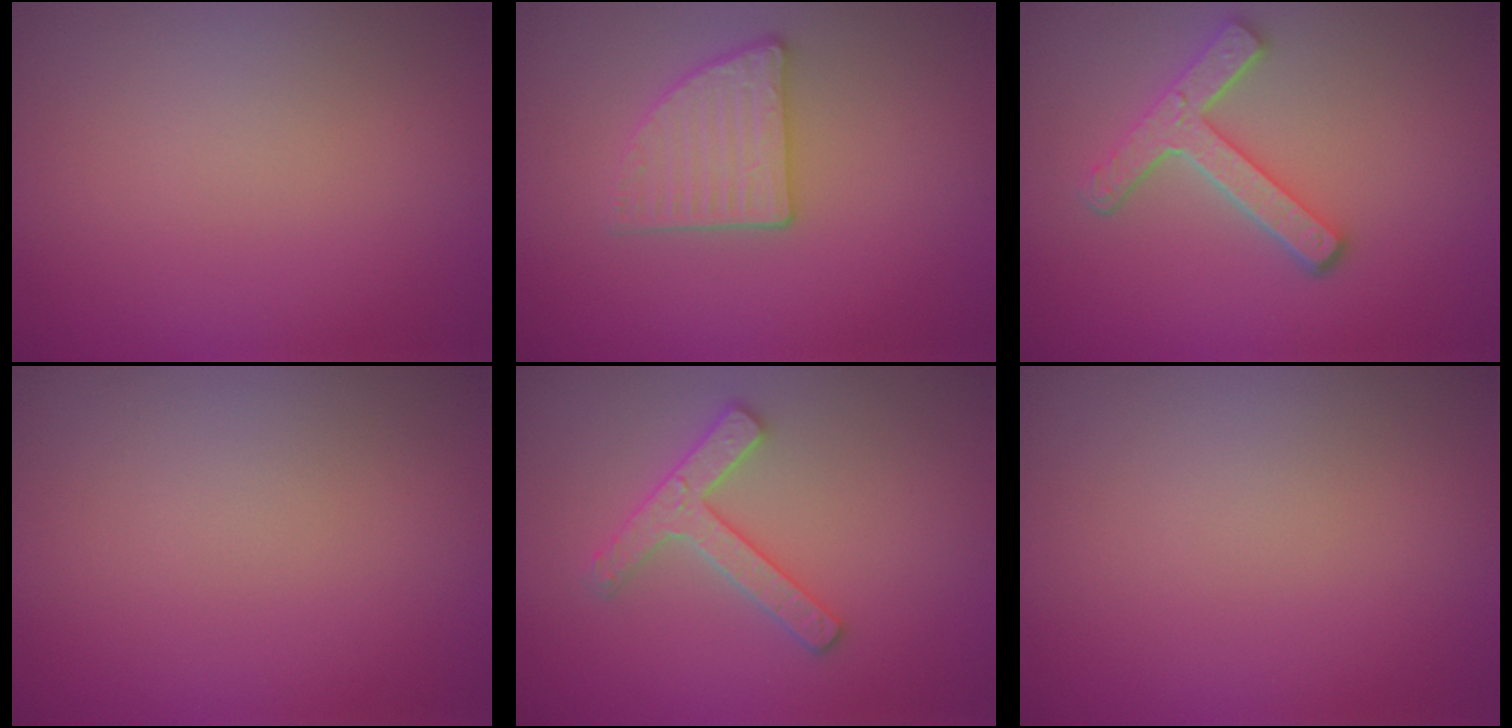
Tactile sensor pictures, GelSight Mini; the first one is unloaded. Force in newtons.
{"total": 2.9, "press": 2.7, "slide": 1.1}
{"total": 4.0, "press": 3.1, "slide": 2.5}
{"total": 0.0}
{"total": 2.7, "press": 2.6, "slide": 0.5}
{"total": 0.0}